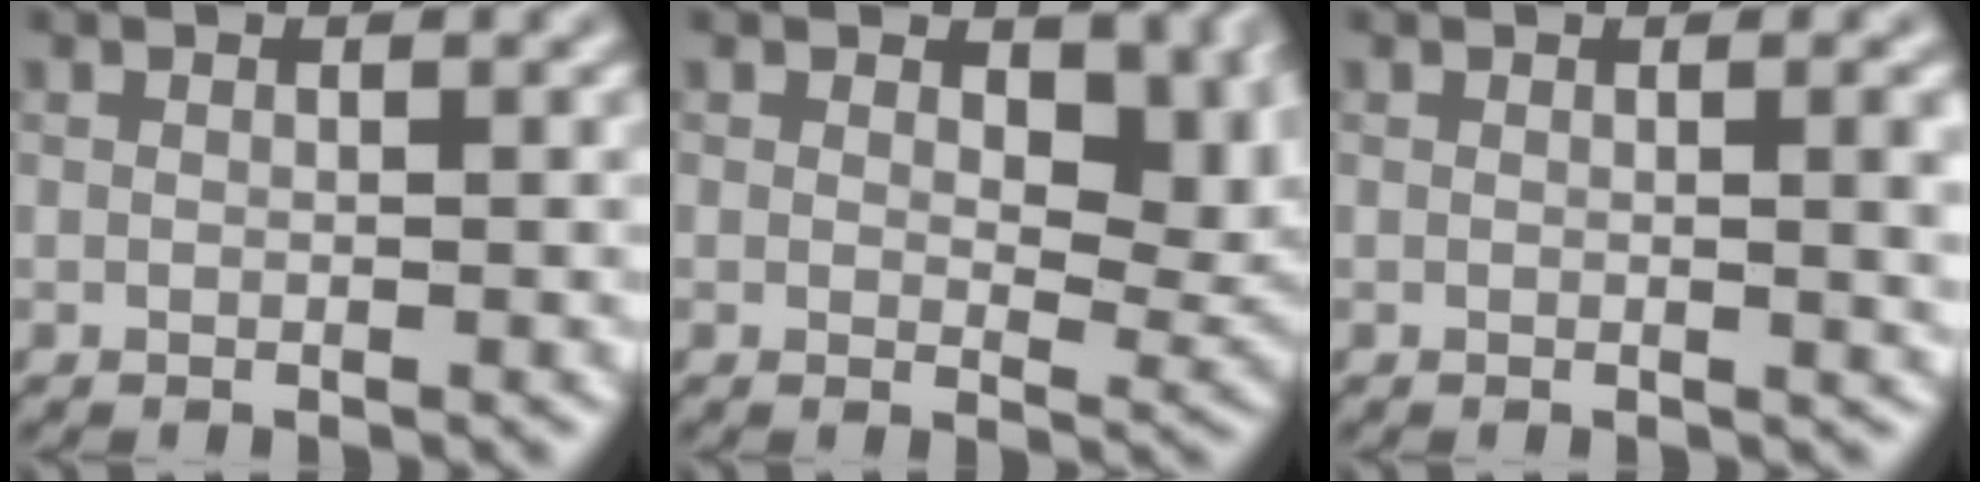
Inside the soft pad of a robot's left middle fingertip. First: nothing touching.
{"total": 5.8, "force": [1.9, 3.4, 4.3], "torque": [-0.054, -0.011, 0.026]}
{"total": 2.9, "force": [0.3, 0.8, 2.8], "torque": [-0.029, 0.001, 0.002]}